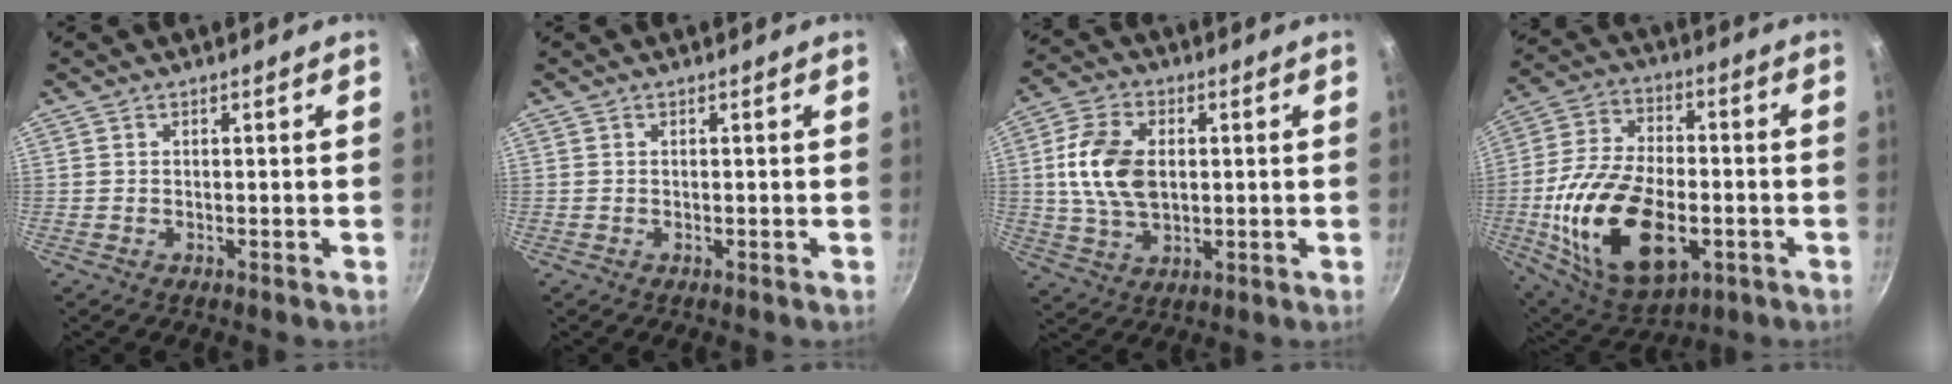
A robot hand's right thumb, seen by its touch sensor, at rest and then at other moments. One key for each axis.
{"total": 0.0}
{"total": 12.1, "fx": 1.2, "fy": 7.9, "fz": 9.1, "tx": -0.160, "ty": 0.005, "tz": 0.019}
{"total": 22.8, "fx": -5.5, "fy": 12.7, "fz": 18.2, "tx": -0.331, "ty": 0.015, "tz": -0.085}